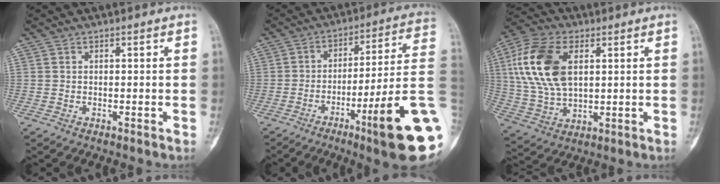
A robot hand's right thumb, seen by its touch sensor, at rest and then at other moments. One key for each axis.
{"total": 19.4, "fx": -6.8, "fy": 1.2, "fz": 18.1, "tx": -0.216, "ty": 0.023, "tz": -0.103}
{"total": 17.0, "fx": 4.2, "fy": 10.0, "fz": 13.0, "tx": -0.259, "ty": 0.004, "tz": 0.083}